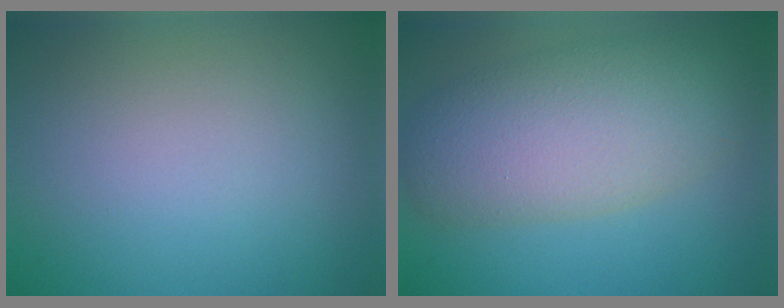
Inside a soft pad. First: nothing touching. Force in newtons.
{"total": 7.5, "press": 7.5, "slide": 0.3}